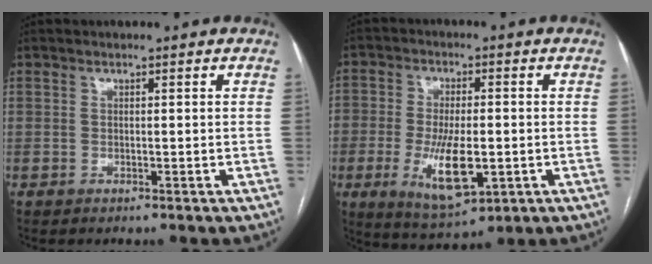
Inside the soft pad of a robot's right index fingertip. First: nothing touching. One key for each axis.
{"total": 11.0, "fx": -2.8, "fy": 4.5, "fz": 9.7, "tx": -0.181, "ty": -0.010, "tz": -0.038}